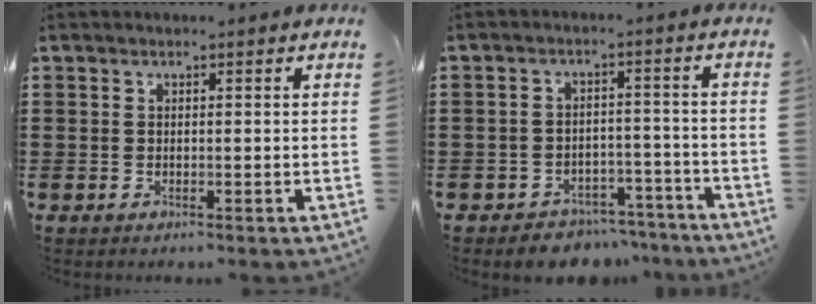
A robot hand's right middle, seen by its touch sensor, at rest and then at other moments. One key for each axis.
{"total": 4.1, "fx": -4.0, "fy": 1.0, "fz": 0.1, "tx": -0.006, "ty": 0.008, "tz": -0.085}